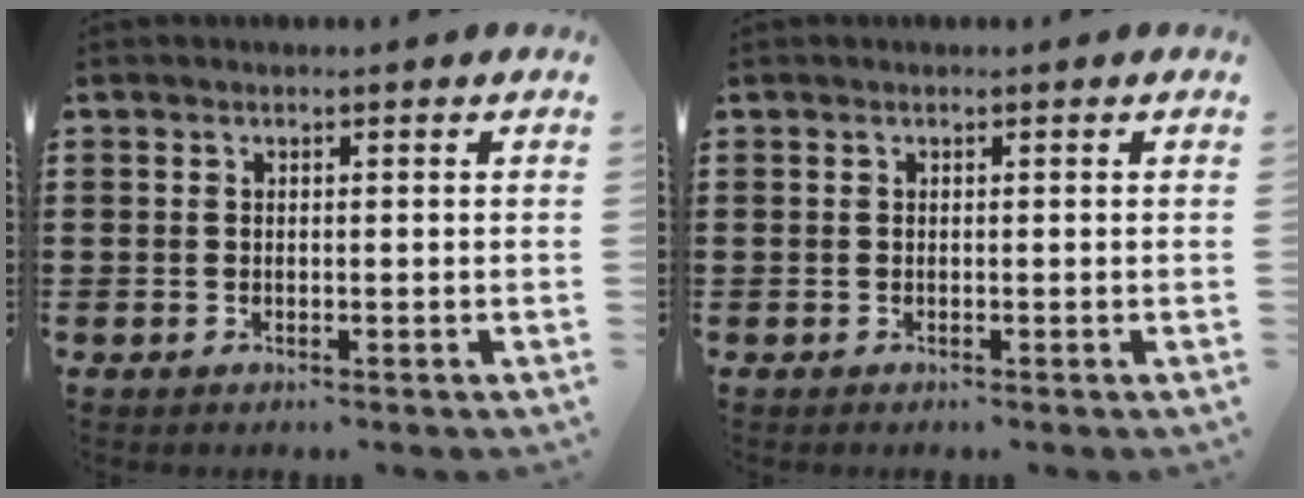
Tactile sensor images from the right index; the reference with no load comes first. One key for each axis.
{"total": 0.0}